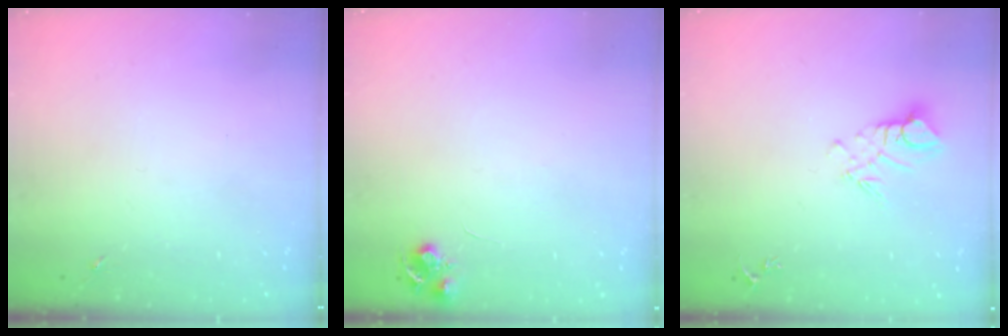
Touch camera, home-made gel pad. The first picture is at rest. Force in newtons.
{"total": 6.8, "press": 6.7, "slide": 0.9}
{"total": 7.9, "press": 7.8, "slide": 0.8}